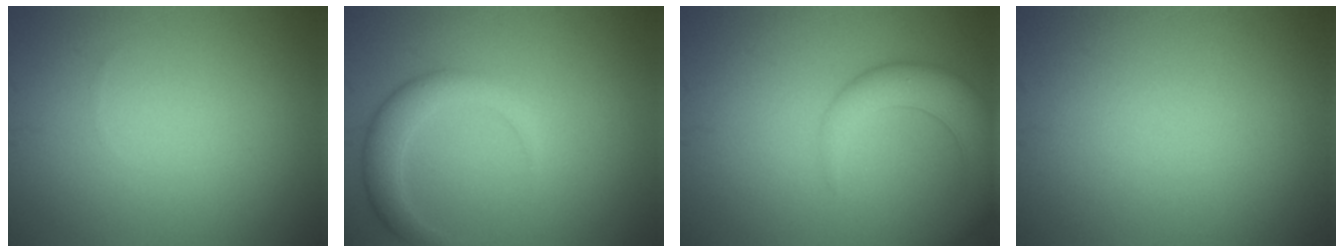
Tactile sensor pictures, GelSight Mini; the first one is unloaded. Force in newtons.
{"total": 3.2, "press": 3.2, "slide": 0.0}
{"total": 5.3, "press": 5.3, "slide": 0.3}
{"total": 0.0}